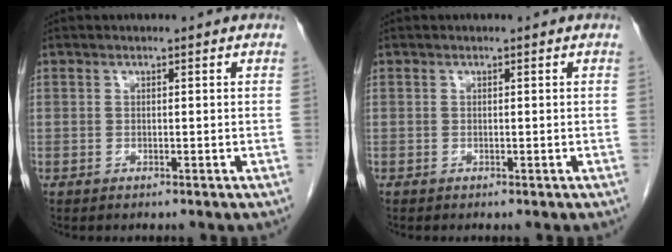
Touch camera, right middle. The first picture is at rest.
{"total": 0.0}